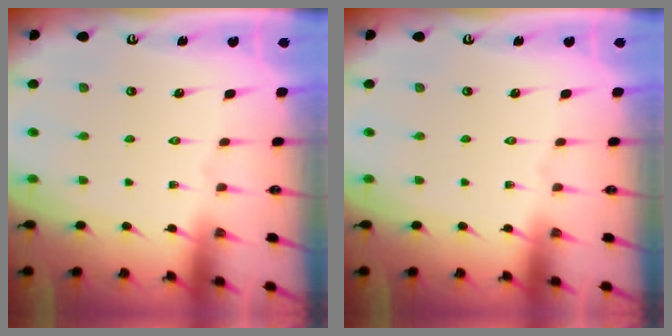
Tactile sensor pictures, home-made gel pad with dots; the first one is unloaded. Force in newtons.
{"total": 0.0}